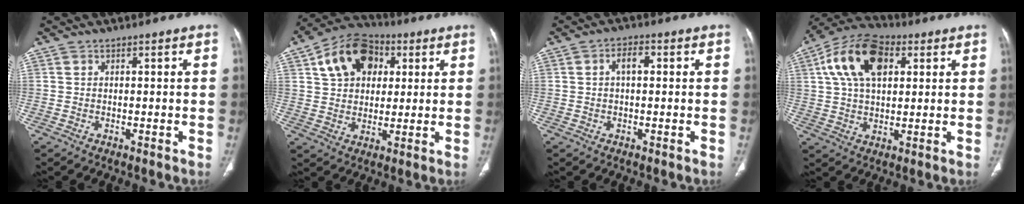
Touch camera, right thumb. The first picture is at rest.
{"total": 14.1, "force": [5.0, 10.0, 8.5], "torque": [-0.115, 0.005, 0.077]}
{"total": 3.3, "force": [0.6, 1.7, 2.8], "torque": [-0.050, 0.012, 0.009]}
{"total": 14.9, "force": [4.9, 8.8, 11.0], "torque": [-0.191, 0.011, 0.082]}